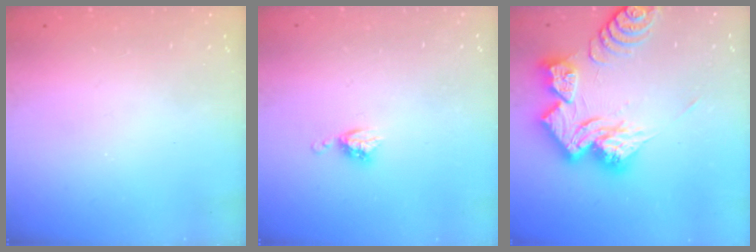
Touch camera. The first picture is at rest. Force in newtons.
{"total": 5.3, "press": 5.3, "slide": 0.1}
{"total": 19.0, "press": 18.8, "slide": 2.0}